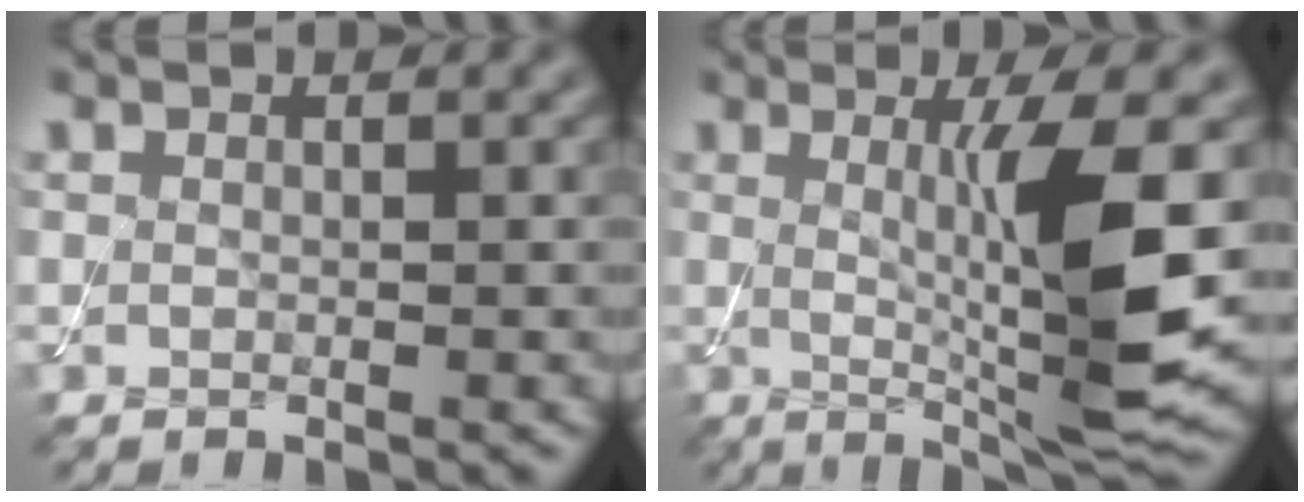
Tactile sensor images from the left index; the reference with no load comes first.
{"total": 8.8, "force": [0.3, 1.2, 8.7], "torque": [-0.132, -0.016, 0.015]}